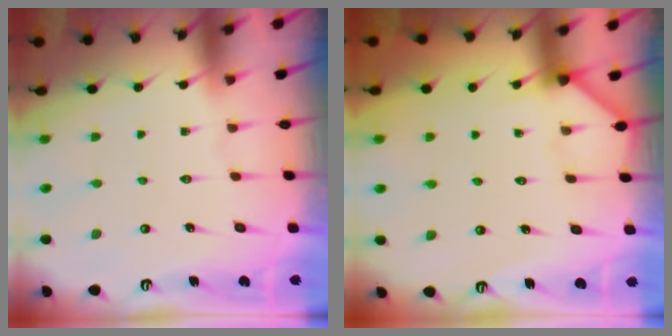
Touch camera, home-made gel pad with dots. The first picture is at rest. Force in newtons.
{"total": 3.5, "press": 3.4, "slide": 0.4}